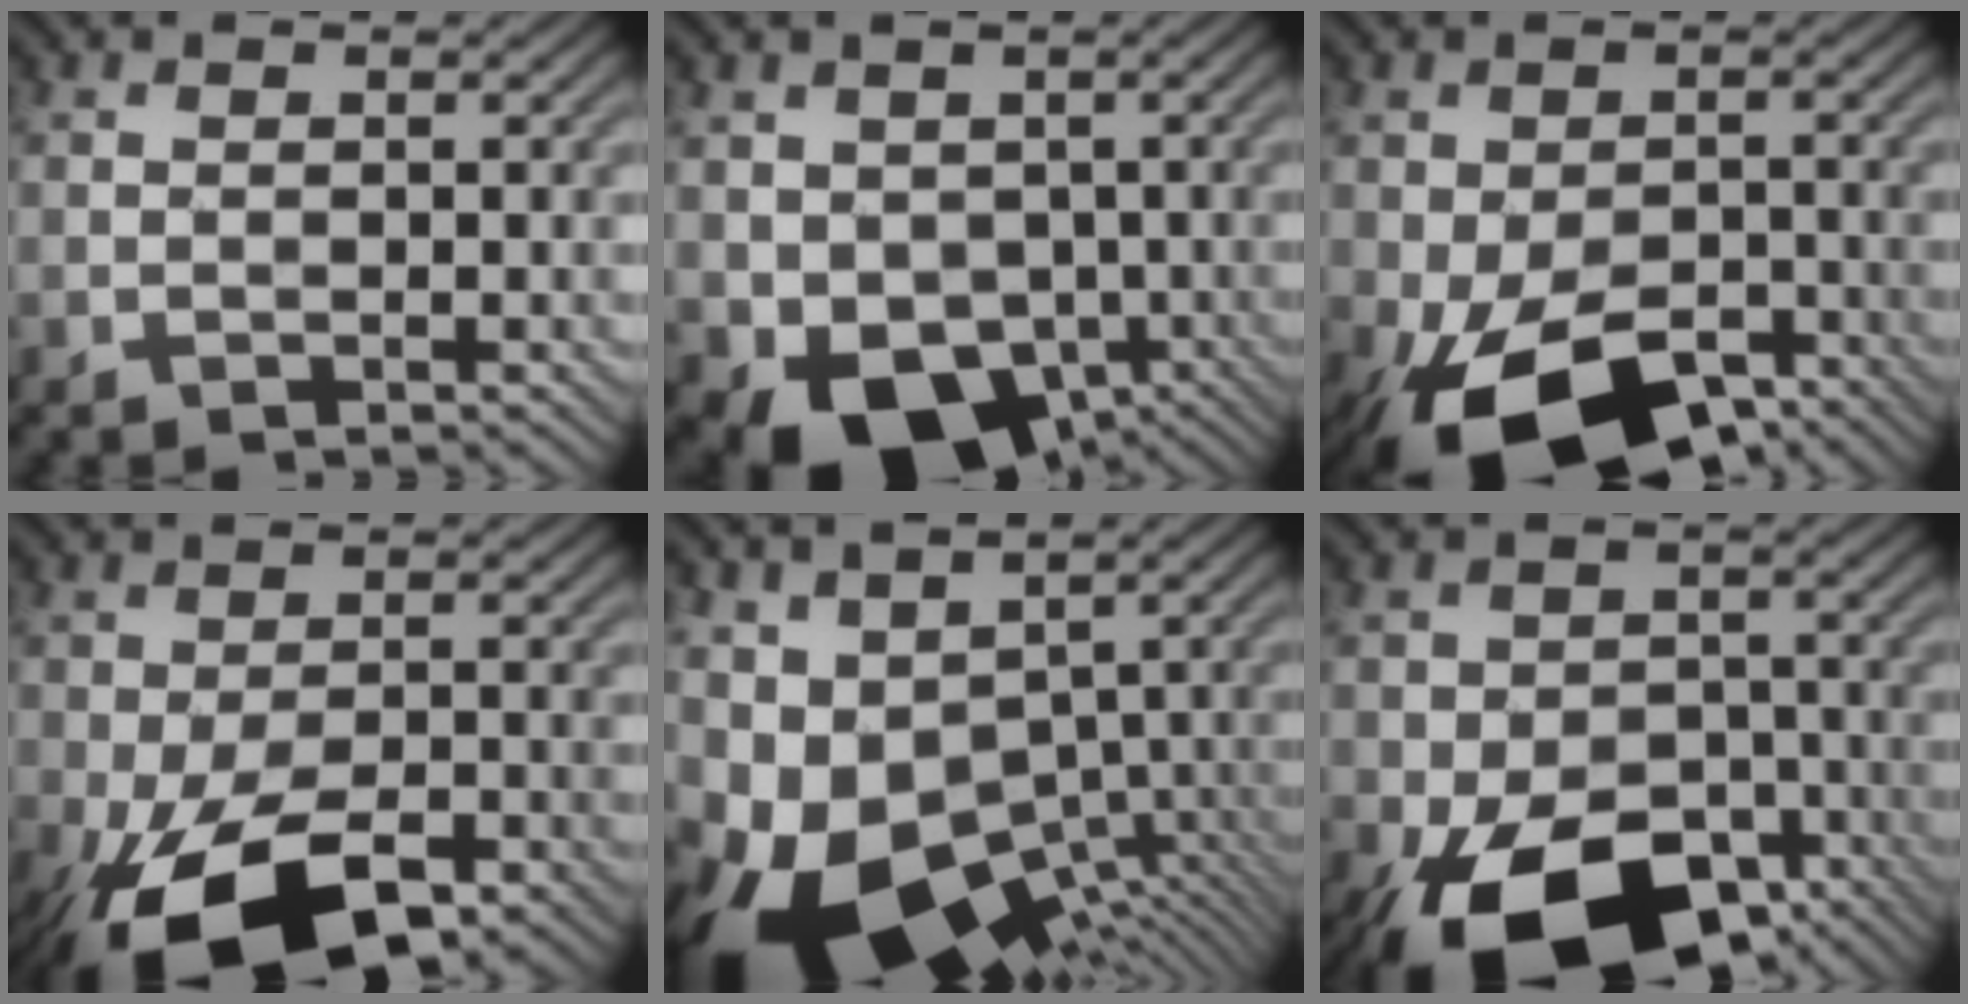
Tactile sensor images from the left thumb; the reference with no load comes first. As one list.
[{"total": 8.9, "force": [-2.8, 6.8, 5.0], "torque": [-0.091, -0.037, -0.037]}, {"total": 13.9, "force": [-8.2, 6.6, 9.0], "torque": [-0.159, -0.040, -0.136]}, {"total": 13.6, "force": [-7.1, 6.0, 9.9], "torque": [-0.181, -0.033, -0.118]}, {"total": 13.8, "force": [-4.0, 8.4, 10.2], "torque": [-0.228, -0.020, -0.040]}, {"total": 17.4, "force": [-10.6, 9.4, 10.1], "torque": [-0.175, -0.045, -0.161]}]